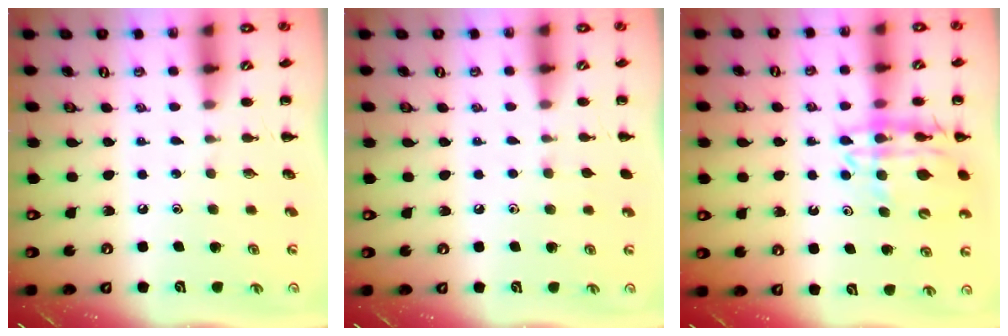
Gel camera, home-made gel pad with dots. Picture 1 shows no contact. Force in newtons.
{"total": 3.9, "press": 3.7, "slide": 1.3}
{"total": 14.4, "press": 14.0, "slide": 3.4}